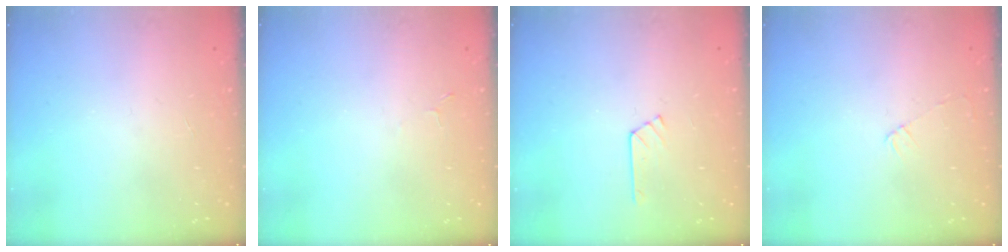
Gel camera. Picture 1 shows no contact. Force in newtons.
{"total": 1.9, "press": 1.9, "slide": 0.3}
{"total": 4.8, "press": 4.8, "slide": 0.6}
{"total": 3.1, "press": 3.0, "slide": 0.4}